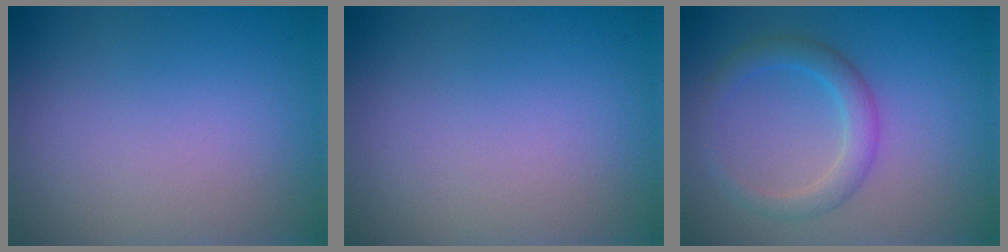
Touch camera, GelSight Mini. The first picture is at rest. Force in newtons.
{"total": 0.0}
{"total": 2.8, "press": 2.8, "slide": 0.1}